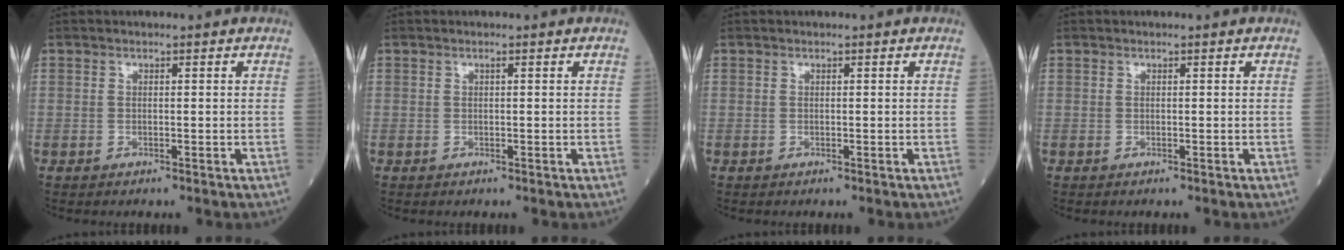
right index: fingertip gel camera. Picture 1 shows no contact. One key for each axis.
{"total": 0.0}
{"total": 0.0}
{"total": 0.0}